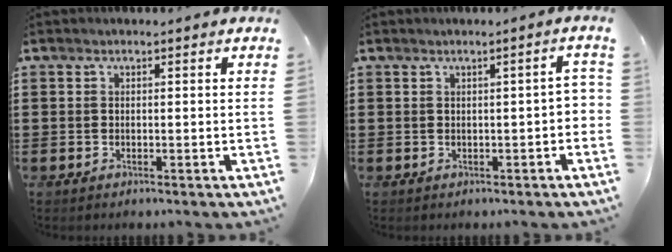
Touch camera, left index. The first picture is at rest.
{"total": 2.1, "force": [-0.2, 0.1, 2.1], "torque": [-0.036, -0.002, -0.004]}